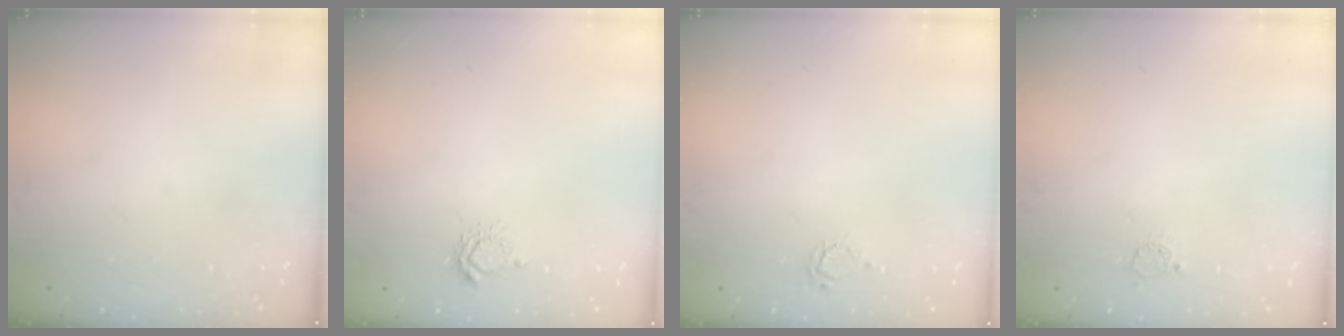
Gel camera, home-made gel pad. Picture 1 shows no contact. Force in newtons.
{"total": 5.4, "press": 5.3, "slide": 0.6}
{"total": 3.7, "press": 3.7, "slide": 0.3}
{"total": 2.6, "press": 2.6, "slide": 0.3}